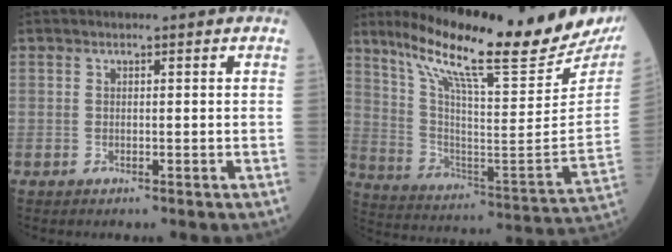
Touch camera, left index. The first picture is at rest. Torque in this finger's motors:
{"motor_torque": [1.05, -1.09, 0.39, 0.16]}